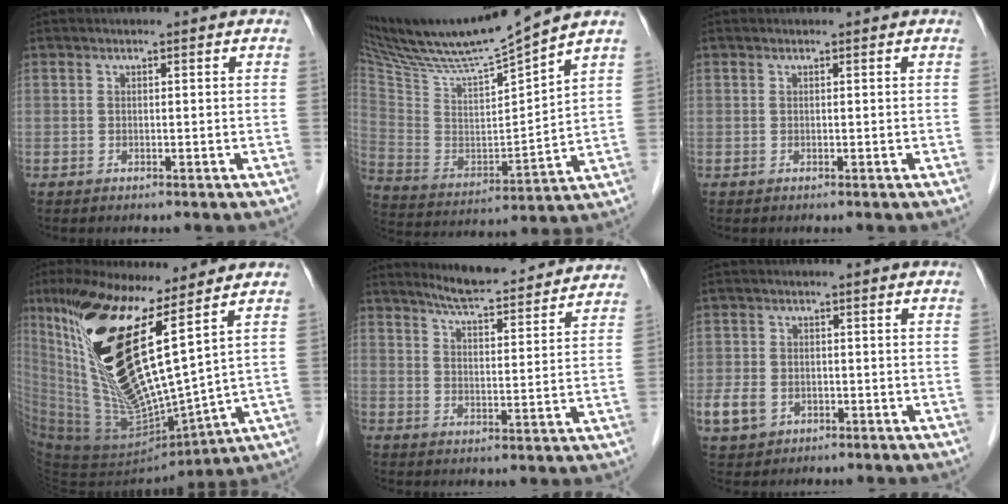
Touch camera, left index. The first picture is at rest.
{"total": 18.8, "force": [16.4, -0.7, 9.2], "torque": [-0.169, -0.016, 0.292]}
{"total": 0.0}
{"total": 19.8, "force": [8.2, 3.3, 17.7], "torque": [-0.351, -0.020, 0.155]}
{"total": 14.3, "force": [13.5, 1.6, 4.5], "torque": [-0.064, -0.004, 0.176]}
{"total": 7.0, "force": [-2.9, 5.7, 2.9], "torque": [-0.087, 0.001, -0.039]}